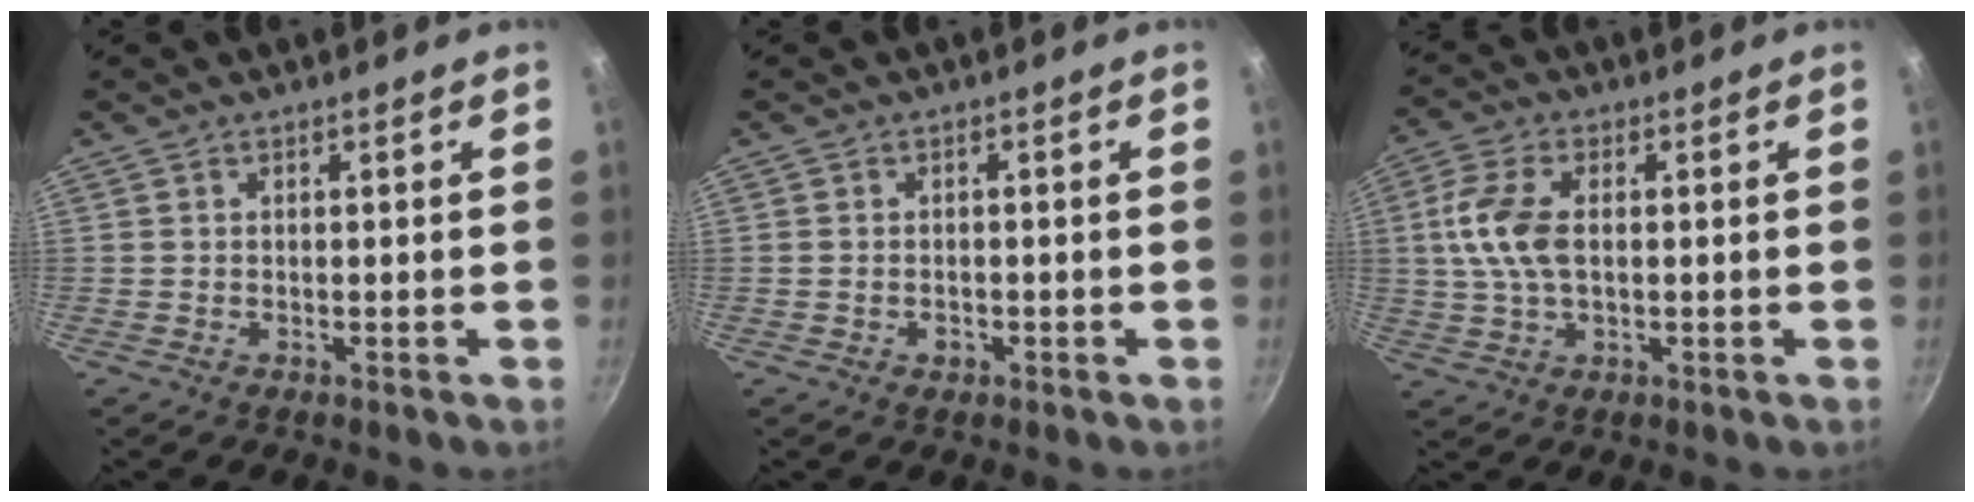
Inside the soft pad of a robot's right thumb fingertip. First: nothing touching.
{"total": 1.6, "force": [-0.6, 1.2, 0.8], "torque": [-0.015, 0.004, -0.010]}
{"total": 8.9, "force": [0.9, 4.9, 7.4], "torque": [-0.152, 0.010, 0.012]}